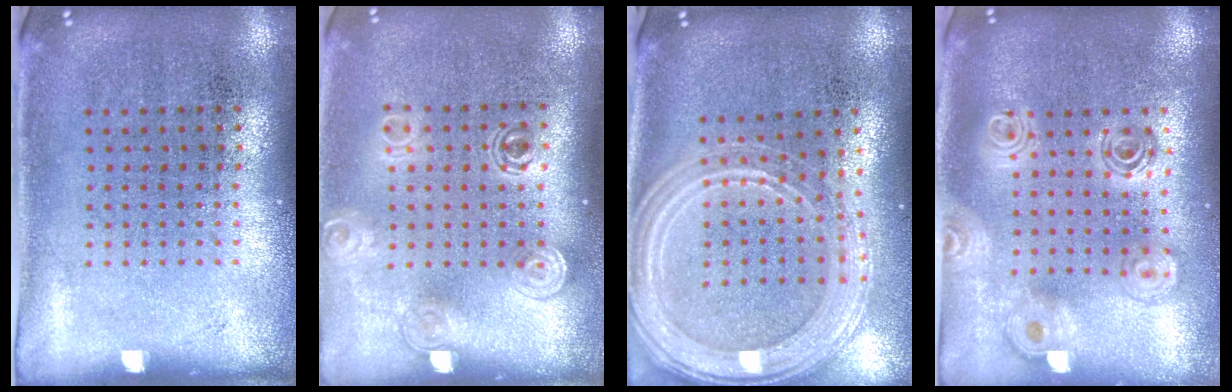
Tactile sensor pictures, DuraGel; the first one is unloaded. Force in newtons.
{"total": 1.6, "press": 1.2, "slide": 1.0}
{"total": 2.3, "press": 2.0, "slide": 1.1}
{"total": 2.0, "press": 1.7, "slide": 1.1}